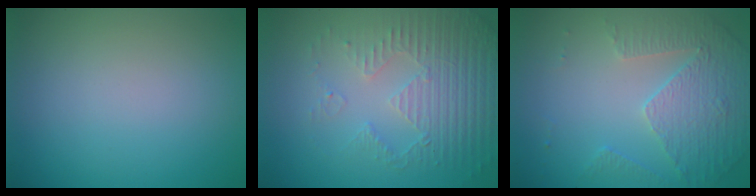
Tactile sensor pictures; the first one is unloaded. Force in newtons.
{"total": 5.4, "press": 3.6, "slide": 4.0}
{"total": 5.0, "press": 3.6, "slide": 3.5}